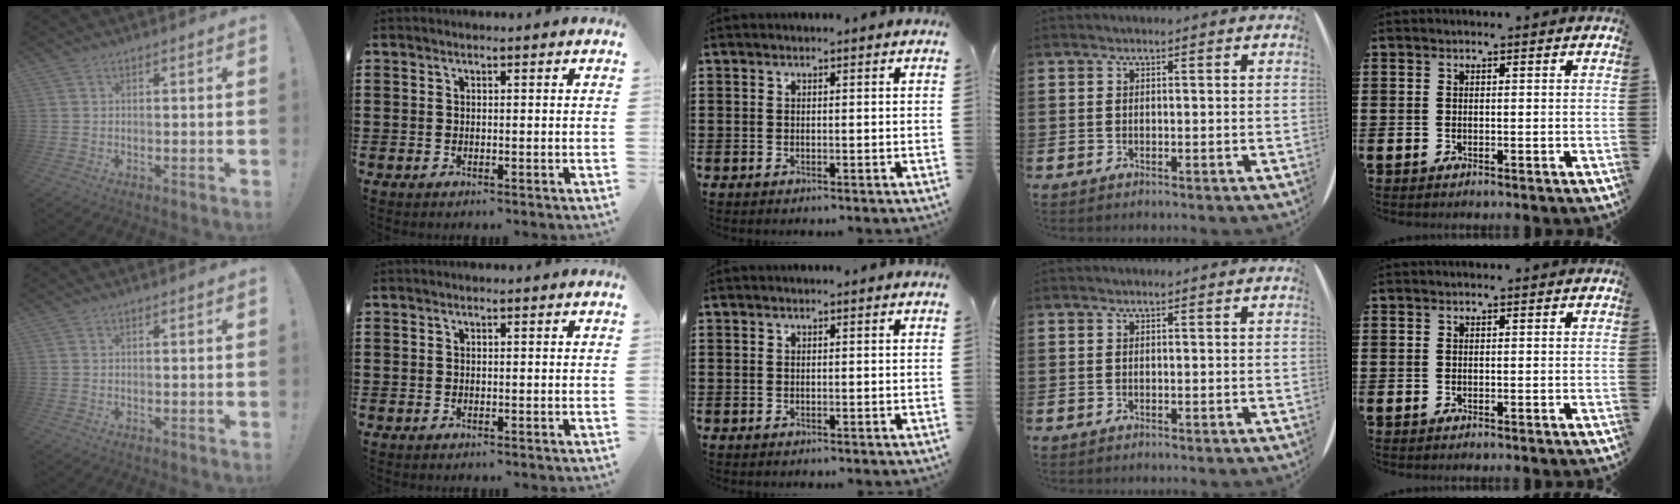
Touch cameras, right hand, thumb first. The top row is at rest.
{}